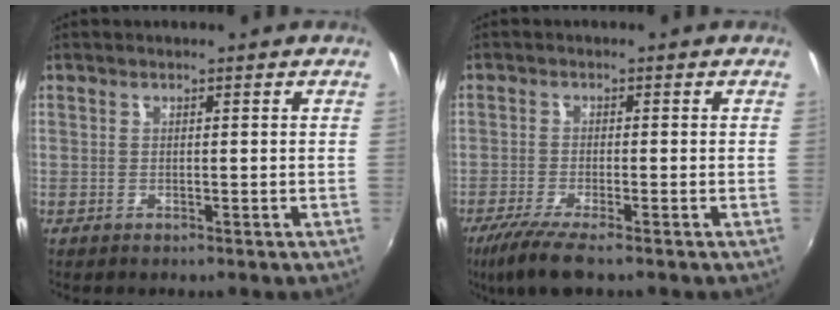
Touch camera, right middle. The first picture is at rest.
{"total": 6.7, "force": [-4.8, 0.5, 4.6], "torque": [-0.111, -0.027, -0.089]}